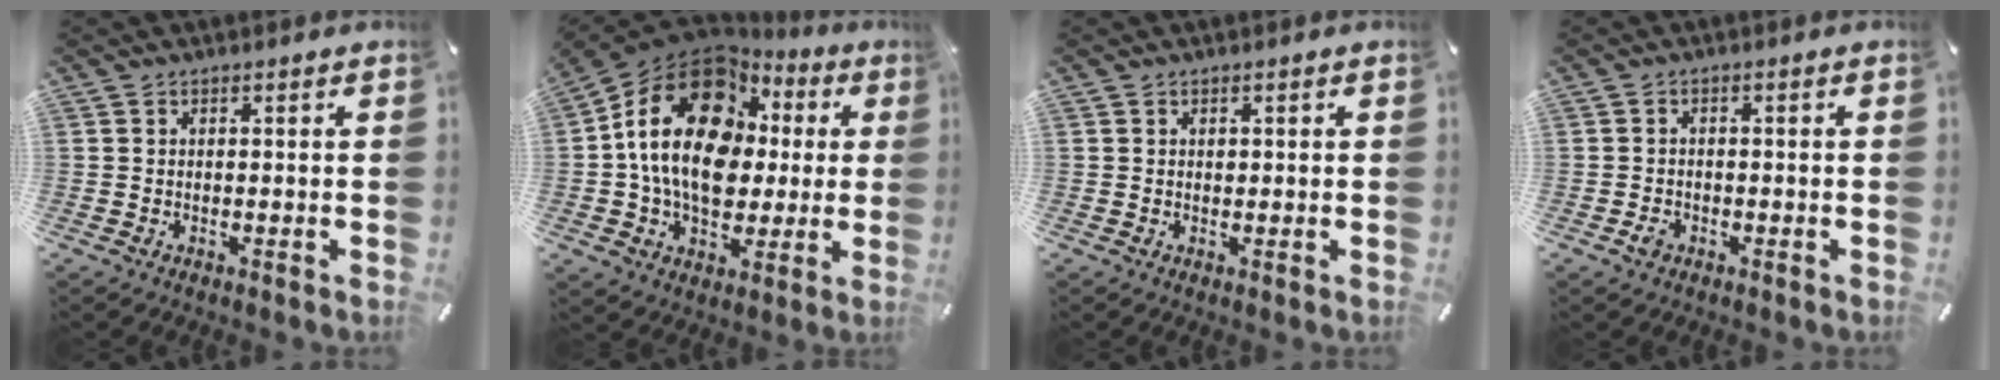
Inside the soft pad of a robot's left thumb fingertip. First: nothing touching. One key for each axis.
{"total": 21.0, "fx": 1.6, "fy": 16.0, "fz": 13.6, "tx": -0.263, "ty": 0.002, "tz": 0.025}
{"total": 0.6, "fx": 0.1, "fy": 0.5, "fz": 0.3, "tx": -0.006, "ty": 0.001, "tz": 0.003}
{"total": 2.1, "fx": -1.0, "fy": 1.5, "fz": 1.0, "tx": -0.018, "ty": 0.005, "tz": -0.020}